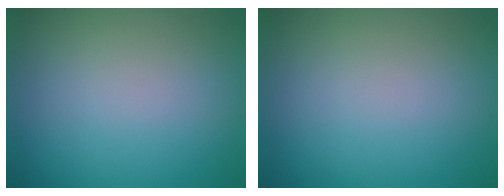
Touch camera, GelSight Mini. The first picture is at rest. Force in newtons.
{"total": 0.0}